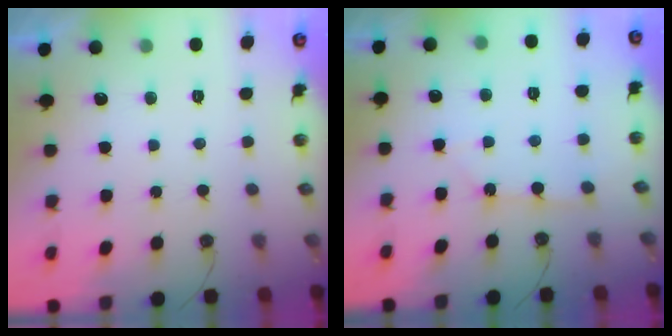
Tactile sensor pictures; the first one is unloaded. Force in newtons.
{"total": 2.4, "press": 2.3, "slide": 0.3}